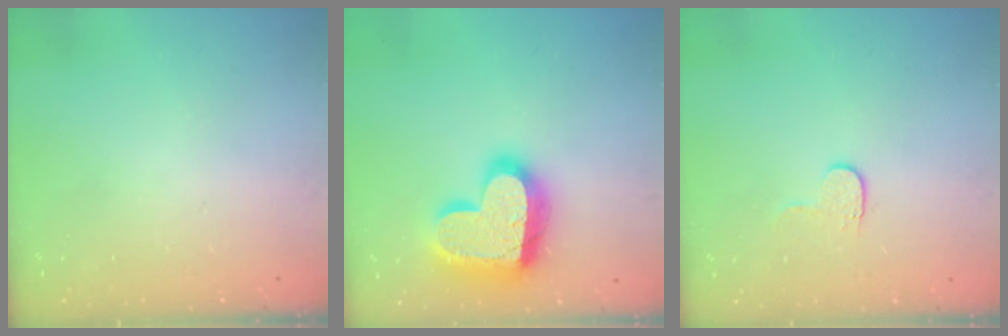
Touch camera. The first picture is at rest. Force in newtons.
{"total": 22.4, "press": 22.4, "slide": 1.4}
{"total": 3.6, "press": 3.6, "slide": 0.4}